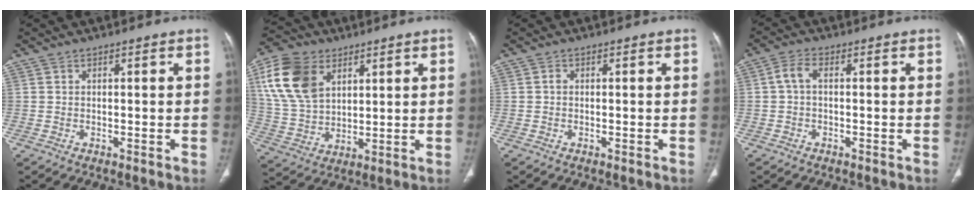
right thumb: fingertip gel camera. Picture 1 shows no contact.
{"total": 15.4, "force": [6.2, 10.3, 9.7], "torque": [-0.179, -0.012, 0.124]}
{"total": 0.6, "force": [-0.1, 0.4, 0.4], "torque": [-0.007, 0.001, -0.007]}
{"total": 3.3, "force": [0.0, 1.7, 2.8], "torque": [-0.061, 0.008, -0.007]}